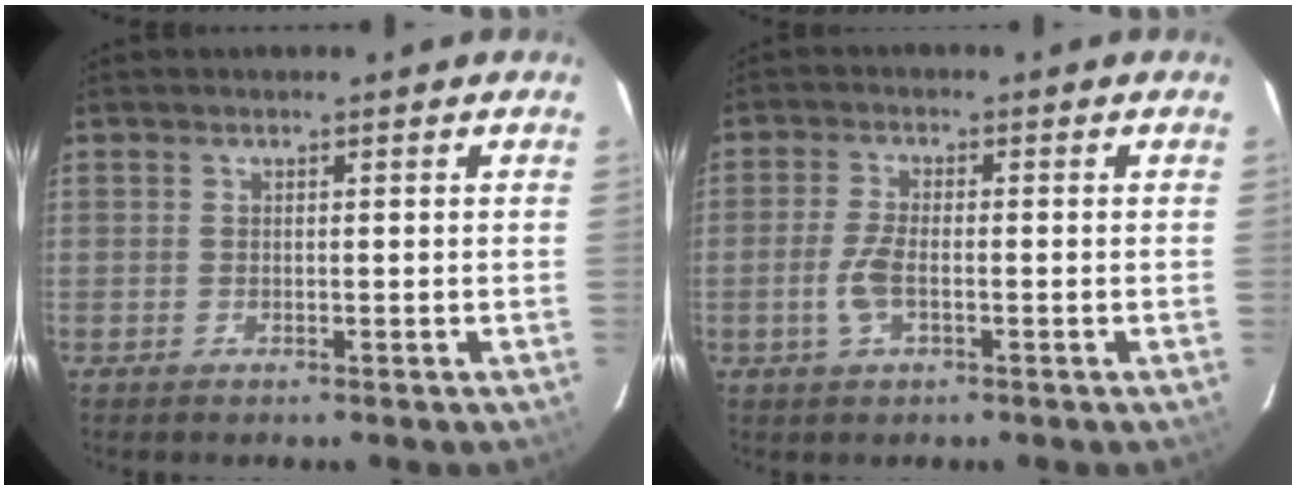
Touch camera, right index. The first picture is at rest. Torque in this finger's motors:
{"motor_torque": [0.35, 0.20, 0.06, 0.06]}